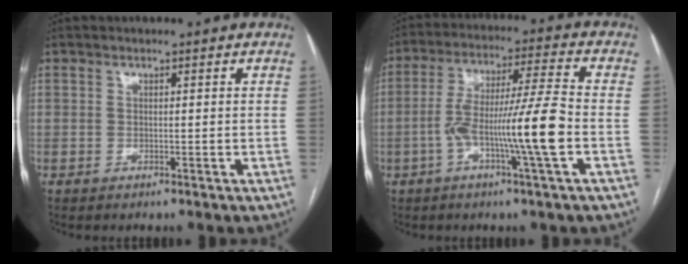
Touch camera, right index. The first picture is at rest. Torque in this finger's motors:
{"motor_torque": [1.66, -0.28, 0.67, 0.21]}